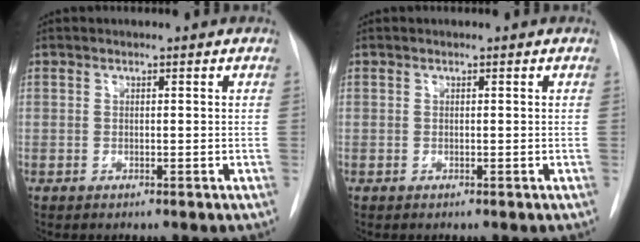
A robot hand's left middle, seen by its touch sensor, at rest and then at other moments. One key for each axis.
{"total": 0.0}